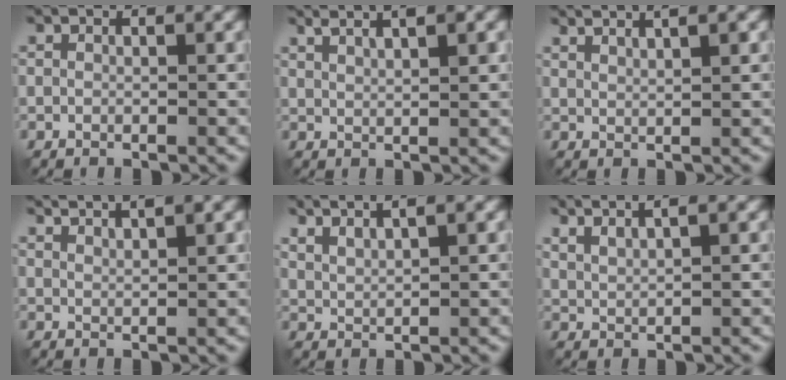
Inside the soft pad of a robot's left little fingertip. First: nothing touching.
{"total": 5.4, "force": [3.3, 1.6, 4.0], "torque": [-0.047, 0.022, 0.034]}
{"total": 4.3, "force": [3.0, 1.1, 2.8], "torque": [-0.022, 0.014, 0.026]}
{"total": 3.7, "force": [2.8, 0.7, 2.4], "torque": [-0.019, 0.007, 0.031]}
{"total": 3.9, "force": [3.0, 1.0, 2.4], "torque": [-0.025, 0.013, 0.036]}
{"total": 3.6, "force": [2.6, 1.0, 2.2], "torque": [-0.024, 0.014, 0.031]}